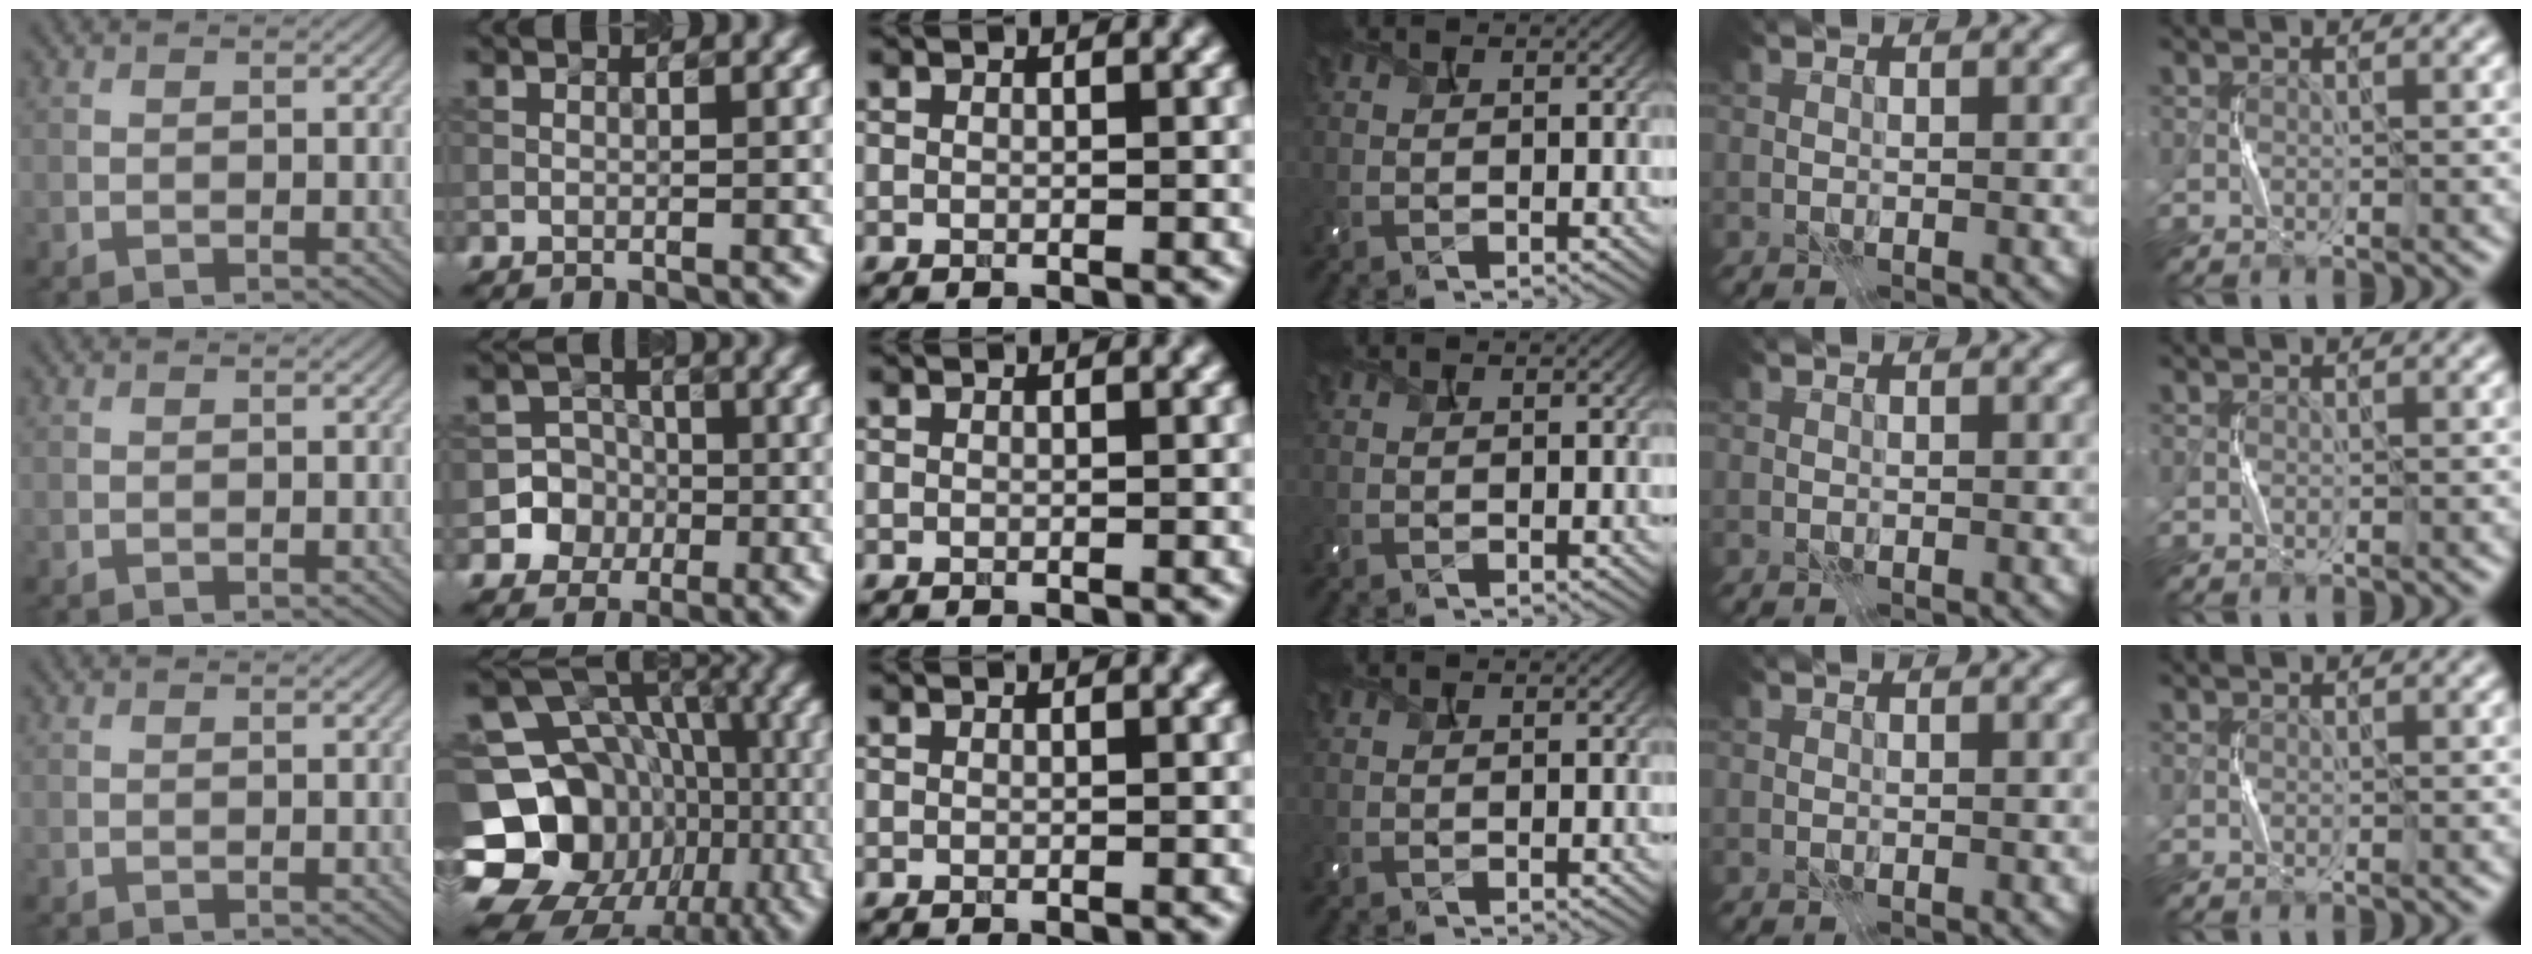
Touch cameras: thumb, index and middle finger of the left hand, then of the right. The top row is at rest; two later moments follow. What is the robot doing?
{"motion": "press", "object": "camera"}